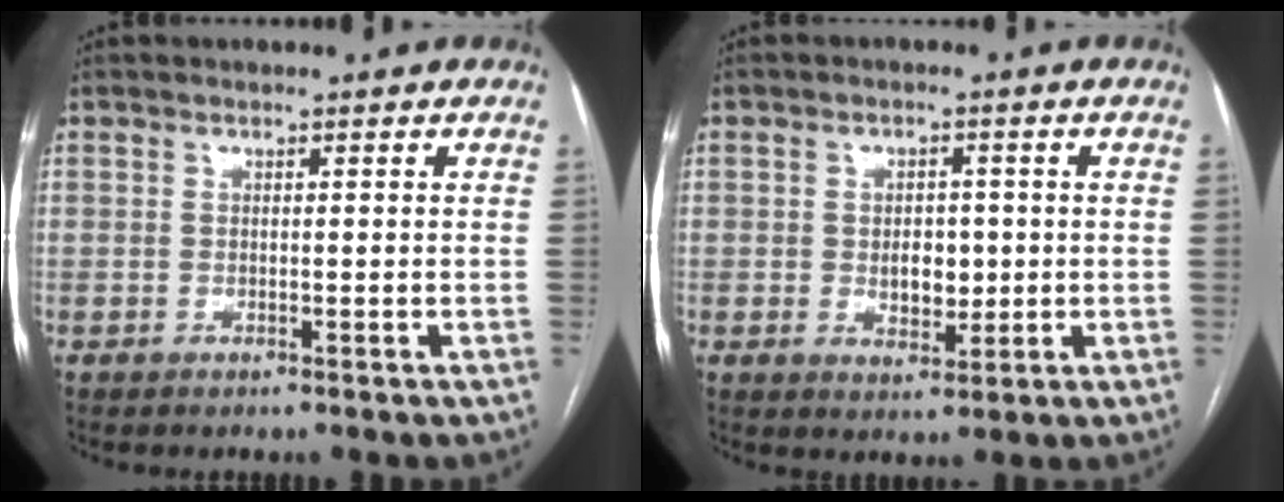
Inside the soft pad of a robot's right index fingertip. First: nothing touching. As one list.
[{"total": 4.5, "force": [-0.1, 2.9, 3.4], "torque": [-0.048, 0.000, 0.008]}]